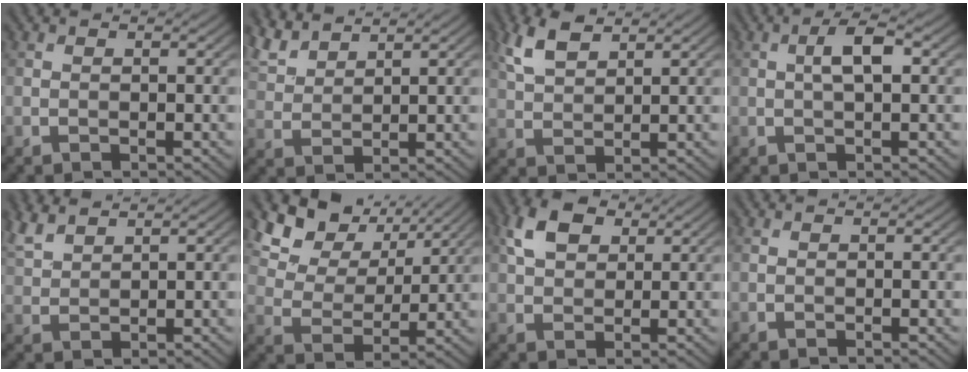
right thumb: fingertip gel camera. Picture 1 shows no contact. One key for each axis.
{"total": 5.3, "fx": 4.6, "fy": 1.5, "fz": 2.3, "tx": -0.065, "ty": 0.011, "tz": 0.099}
{"total": 5.3, "fx": 3.3, "fy": 2.3, "fz": 3.5, "tx": -0.089, "ty": 0.008, "tz": 0.072}
{"total": 3.5, "fx": 0.6, "fy": 1.0, "fz": 3.3, "tx": -0.062, "ty": 0.009, "tz": 0.006}
{"total": 4.3, "fx": 3.5, "fy": 1.3, "fz": 2.2, "tx": -0.061, "ty": 0.011, "tz": 0.081}
{"total": 10.9, "fx": 7.2, "fy": 6.2, "fz": 5.2, "tx": -0.127, "ty": -0.009, "tz": 0.141}
{"total": 6.1, "fx": 2.7, "fy": 3.9, "fz": 3.8, "tx": -0.084, "ty": 0.010, "tz": 0.046}
{"total": 0.0}